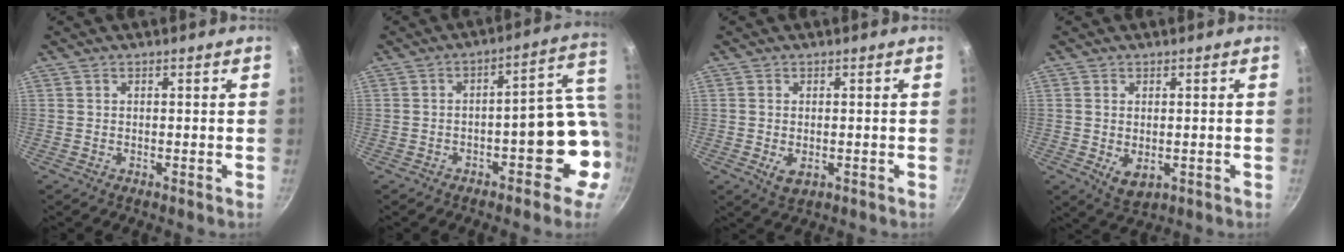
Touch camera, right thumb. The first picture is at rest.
{"total": 11.3, "force": [-2.0, 5.7, 9.5], "torque": [-0.053, 0.049, -0.019]}
{"total": 3.2, "force": [-0.7, 1.8, 2.5], "torque": [-0.044, -0.011, -0.007]}
{"total": 4.4, "force": [-0.6, 2.7, 3.4], "torque": [-0.055, -0.016, -0.001]}